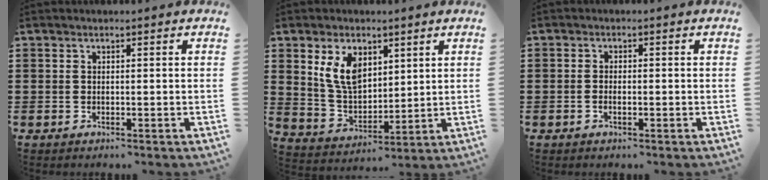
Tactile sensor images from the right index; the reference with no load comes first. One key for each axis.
{"total": 8.2, "fx": 3.6, "fy": 4.9, "fz": 5.5, "tx": -0.130, "ty": 0.008, "tz": 0.068}
{"total": 1.1, "fx": -0.5, "fy": 0.4, "fz": 0.8, "tx": -0.016, "ty": -0.001, "tz": -0.010}